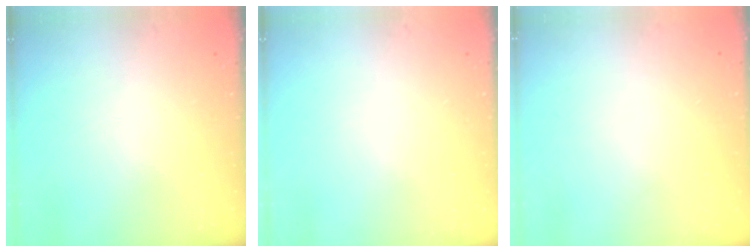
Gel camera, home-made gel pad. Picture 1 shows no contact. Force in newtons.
{"total": 0.0}
{"total": 0.0}